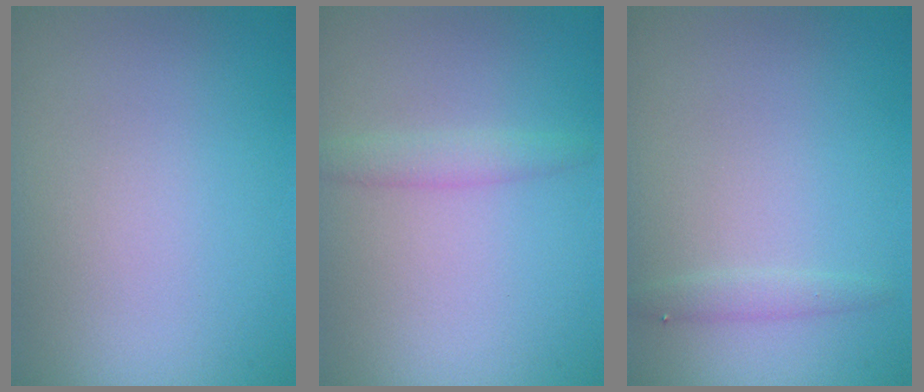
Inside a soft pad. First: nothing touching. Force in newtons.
{"total": 1.5, "press": 1.5, "slide": 0.2}
{"total": 1.0, "press": 1.0, "slide": 0.1}